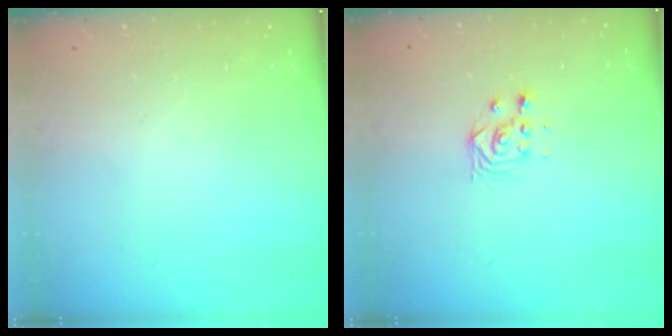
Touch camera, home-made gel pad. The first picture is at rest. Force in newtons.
{"total": 3.4, "press": 3.4, "slide": 0.1}